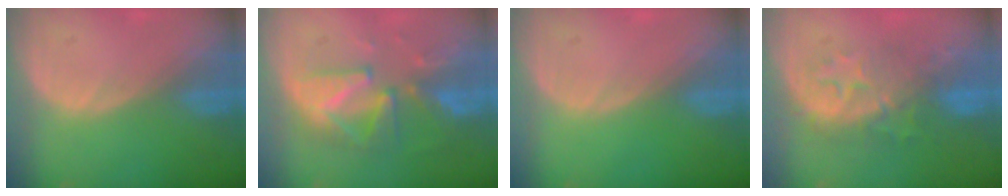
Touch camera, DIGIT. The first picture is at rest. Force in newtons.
{"total": 9.8, "press": 8.6, "slide": 4.7}
{"total": 0.0}
{"total": 8.6, "press": 8.3, "slide": 2.3}